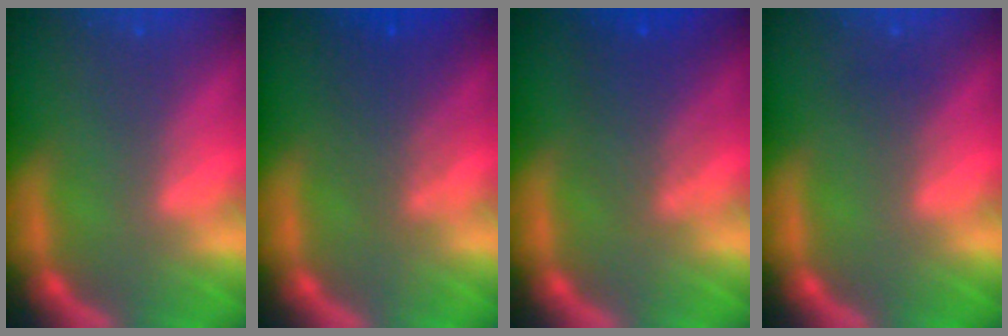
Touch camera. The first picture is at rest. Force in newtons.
{"total": 3.5}
{"total": 4.0}
{"total": 1.0}